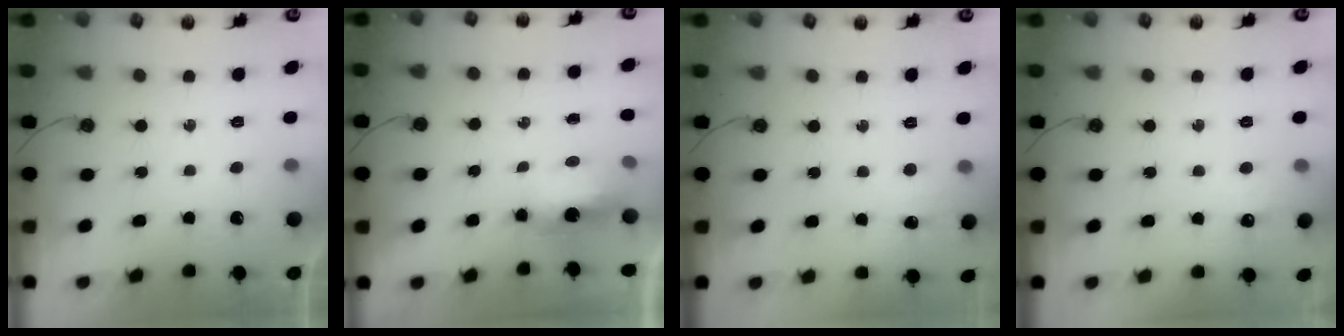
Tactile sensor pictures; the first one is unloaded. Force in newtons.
{"total": 10.4, "press": 7.2, "slide": 7.5}
{"total": 5.8, "press": 5.7, "slide": 0.8}
{"total": 5.2, "press": 5.2, "slide": 0.7}